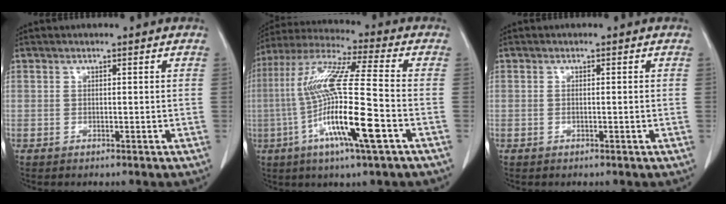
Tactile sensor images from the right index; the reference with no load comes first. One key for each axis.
{"total": 17.7, "fx": -4.7, "fy": 0.0, "fz": 17.1, "tx": -0.351, "ty": -0.016, "tz": -0.094}
{"total": 0.8, "fx": -0.1, "fy": 0.1, "fz": 0.7, "tx": -0.016, "ty": -0.002, "tz": 0.001}